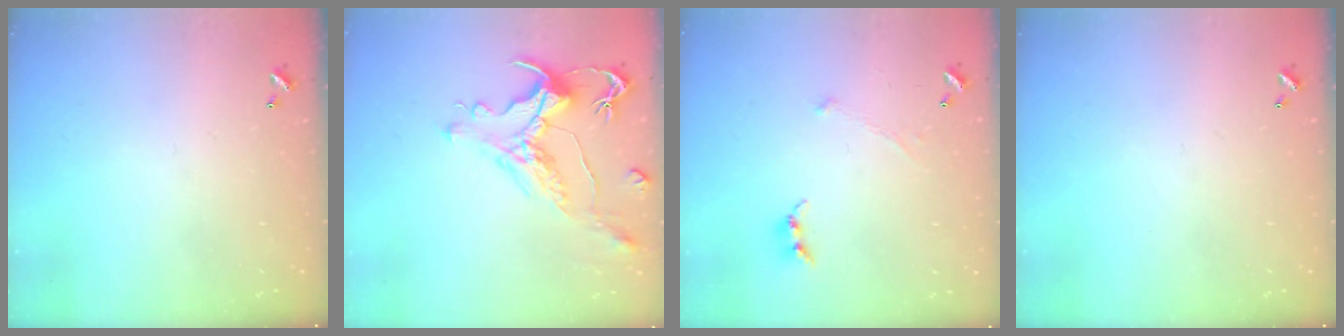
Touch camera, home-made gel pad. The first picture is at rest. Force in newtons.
{"total": 1.4, "press": 0.2, "slide": 1.4}
{"total": 0.6, "press": 0.6, "slide": 0.3}
{"total": 0.0}